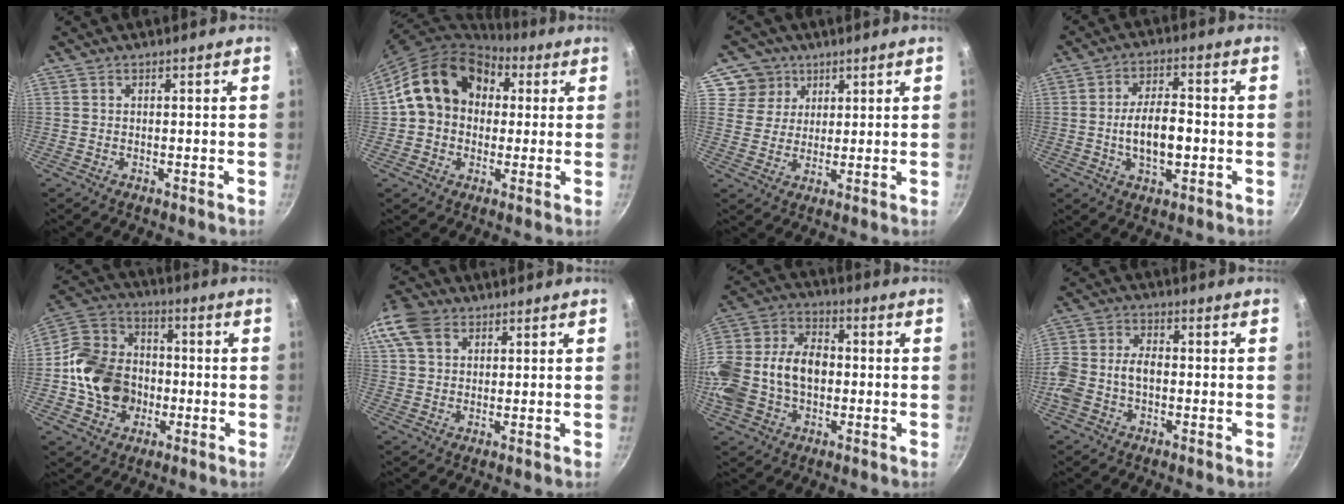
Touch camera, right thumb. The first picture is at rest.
{"total": 16.3, "force": [3.5, 13.2, 9.0], "torque": [-0.129, 0.032, 0.046]}
{"total": 6.8, "force": [3.6, 5.8, 0.6], "torque": [0.024, -0.007, 0.058]}
{"total": 9.7, "force": [-1.5, 4.7, 8.4], "torque": [-0.135, 0.018, -0.025]}
{"total": 16.4, "force": [-2.3, 13.6, 8.8], "torque": [-0.136, 0.038, -0.048]}
{"total": 11.3, "force": [5.0, 8.0, 6.2], "torque": [-0.131, 0.015, 0.088]}
{"total": 20.2, "force": [-1.5, 14.4, 14.0], "torque": [-0.274, 0.051, -0.032]}
{"total": 8.5, "force": [-1.8, 5.7, 6.1], "torque": [-0.120, 0.031, -0.046]}